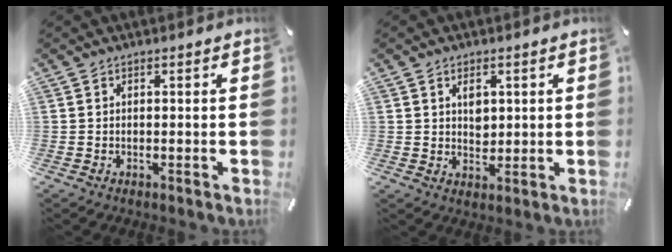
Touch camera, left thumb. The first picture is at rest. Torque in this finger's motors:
{"motor_torque": [0.13, -0.13, 0.17, 0.05, -0.06]}